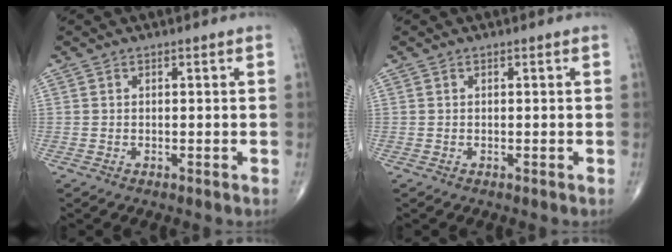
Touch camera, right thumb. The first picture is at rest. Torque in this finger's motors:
{"motor_torque": [-0.11, 0.16, -0.10, 0.00, 0.02]}